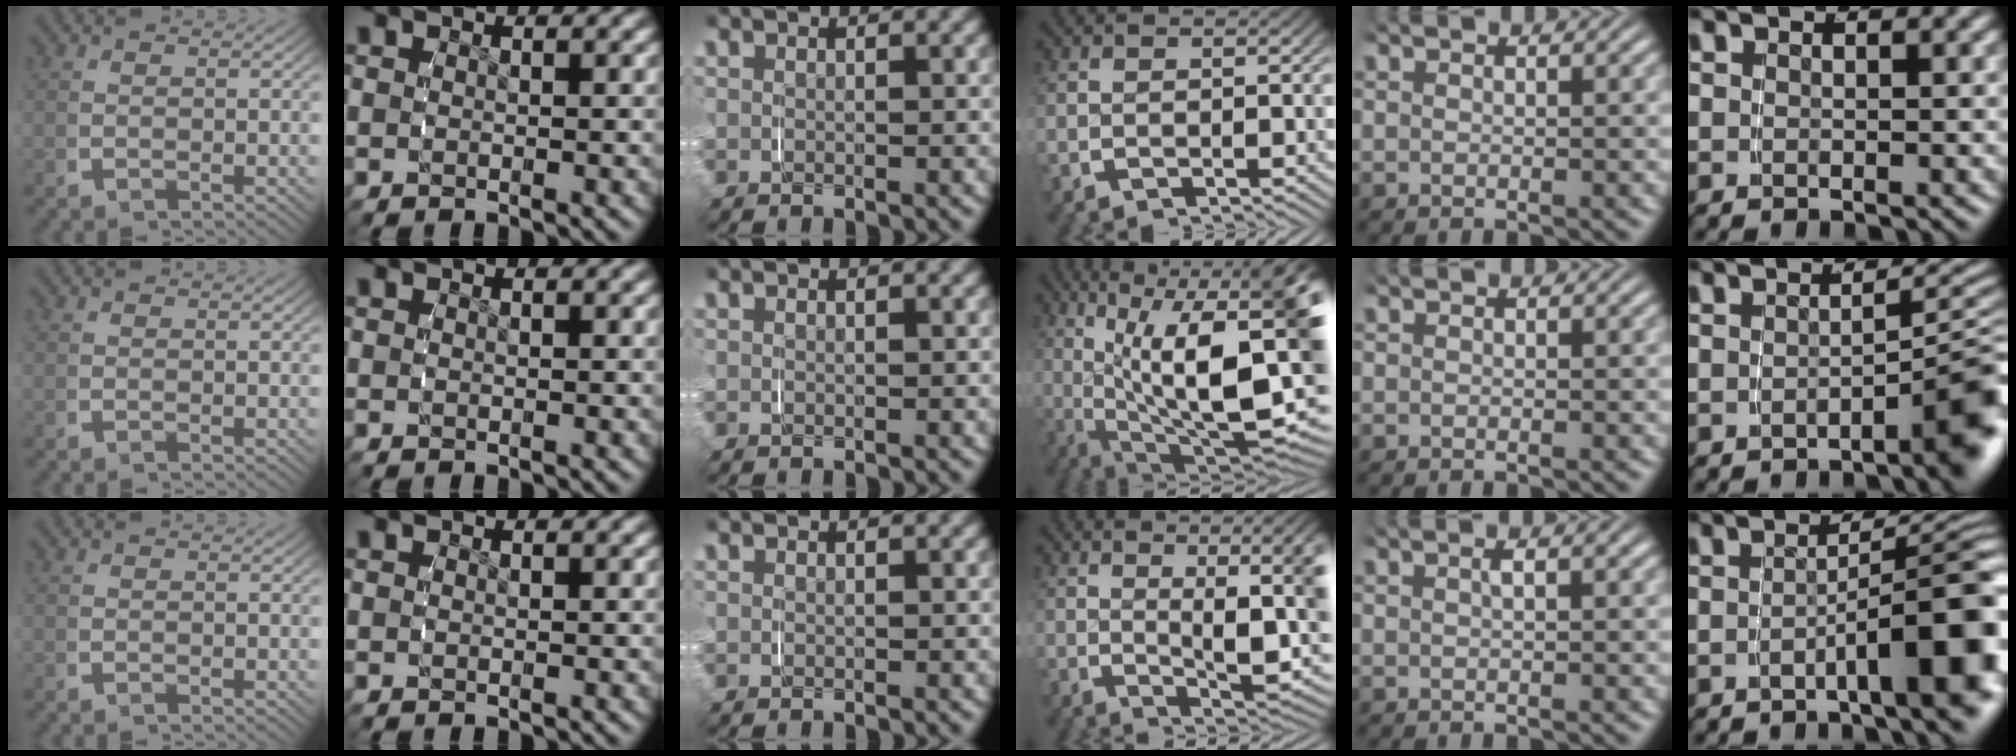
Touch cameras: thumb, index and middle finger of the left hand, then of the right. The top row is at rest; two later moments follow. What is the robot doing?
{"motion": "grasp_and_lifting", "object": "jewelry box"}